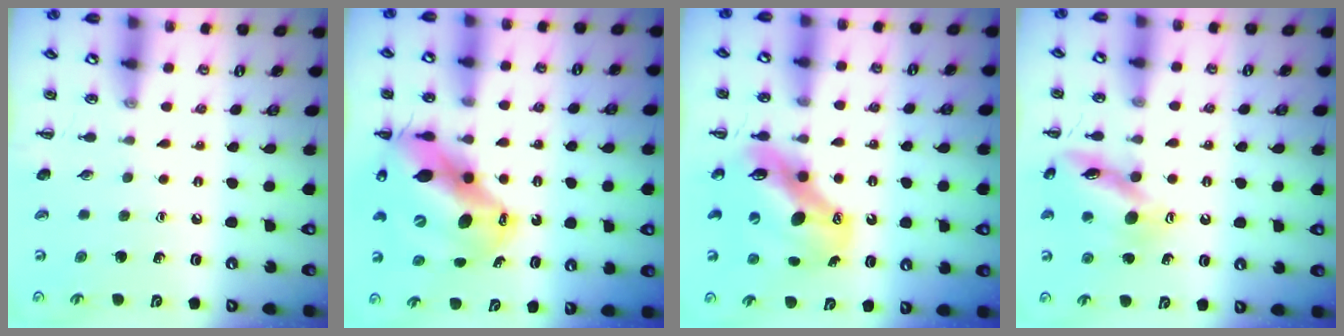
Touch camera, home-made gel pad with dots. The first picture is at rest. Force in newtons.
{"total": 17.1, "press": 16.5, "slide": 4.6}
{"total": 13.5, "press": 13.1, "slide": 3.5}
{"total": 14.0, "press": 13.9, "slide": 1.5}